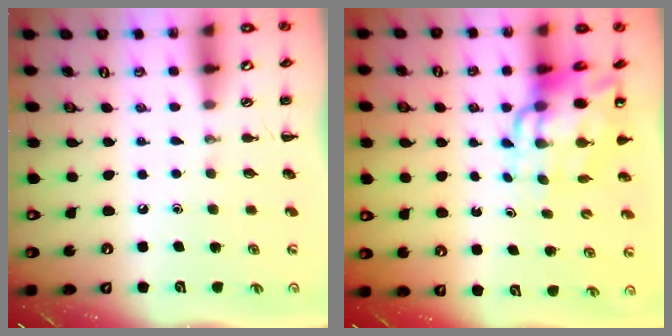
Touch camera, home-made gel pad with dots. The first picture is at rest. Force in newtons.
{"total": 12.1, "press": 11.6, "slide": 3.3}